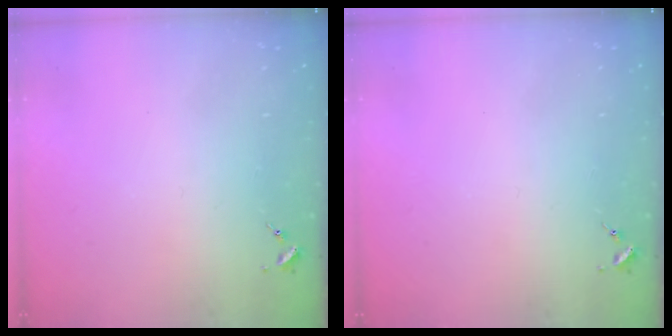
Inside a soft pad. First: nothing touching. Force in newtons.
{"total": 0.0}